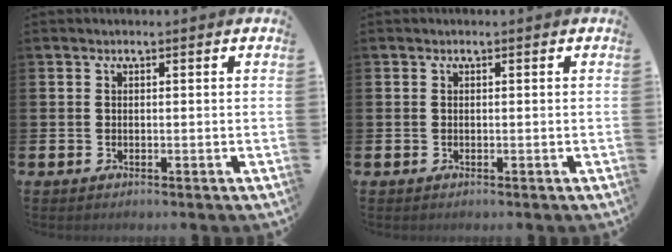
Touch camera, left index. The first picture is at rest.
{"total": 0.0}